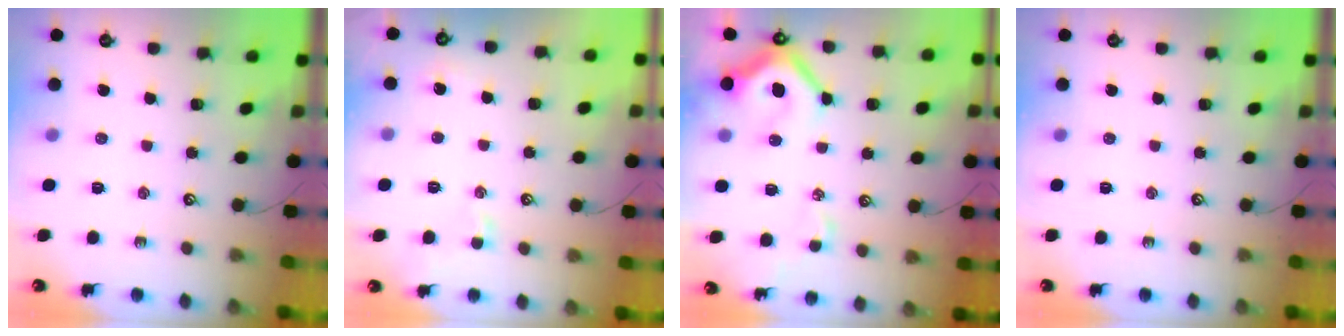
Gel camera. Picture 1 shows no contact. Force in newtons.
{"total": 2.3, "press": 2.2, "slide": 0.7}
{"total": 11.3, "press": 11.1, "slide": 1.7}
{"total": 0.0}